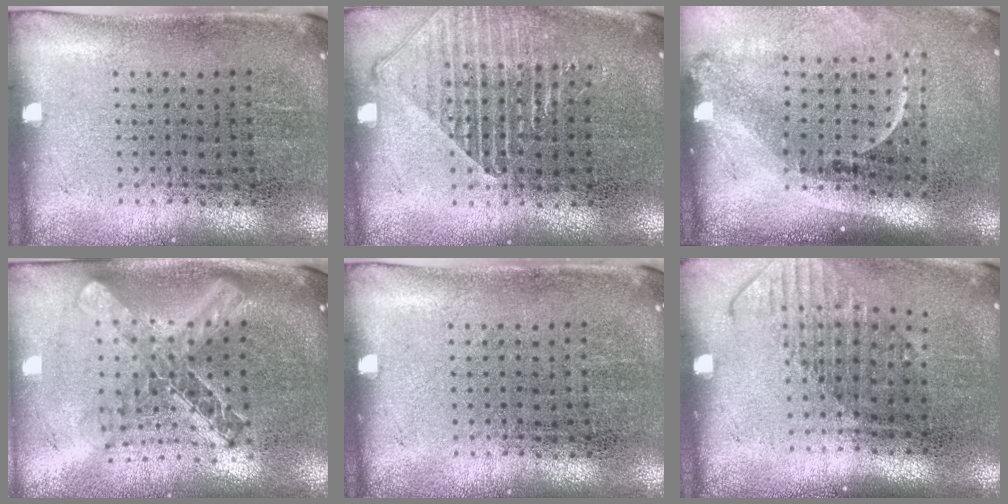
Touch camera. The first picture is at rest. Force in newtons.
{"total": 1.3, "press": 1.3, "slide": 0.4}
{"total": 2.2, "press": 1.6, "slide": 1.6}
{"total": 2.1, "press": 1.7, "slide": 1.3}
{"total": 0.0}
{"total": 1.5, "press": 1.1, "slide": 0.9}